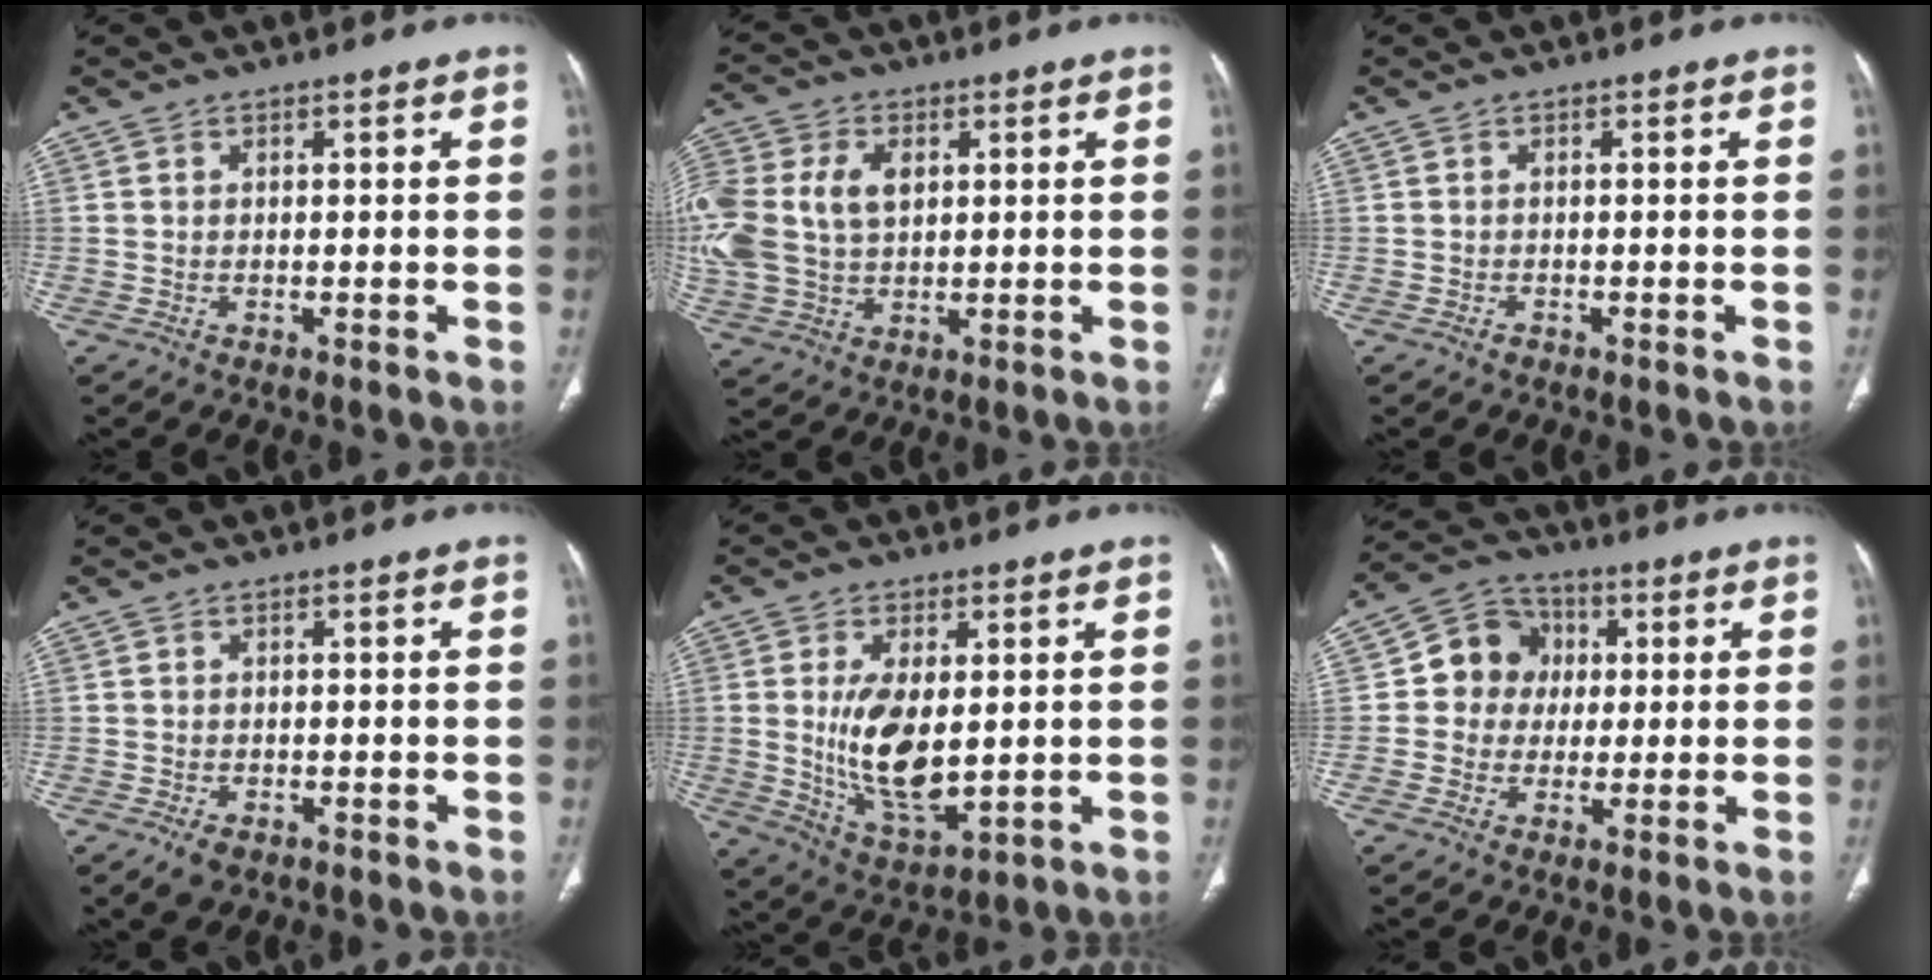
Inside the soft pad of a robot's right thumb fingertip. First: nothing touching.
{"total": 20.0, "force": [3.5, 14.4, 13.4], "torque": [-0.345, 0.024, 0.078]}
{"total": 0.5, "force": [-0.4, 0.3, 0.1], "torque": [-0.003, 0.000, -0.009]}
{"total": 2.8, "force": [-1.6, 1.6, 1.7], "torque": [-0.030, 0.000, -0.020]}
{"total": 12.0, "force": [0.5, 5.8, 10.5], "torque": [-0.183, -0.027, 0.023]}
{"total": 9.2, "force": [1.0, 8.4, 3.5], "torque": [-0.020, 0.014, 0.004]}